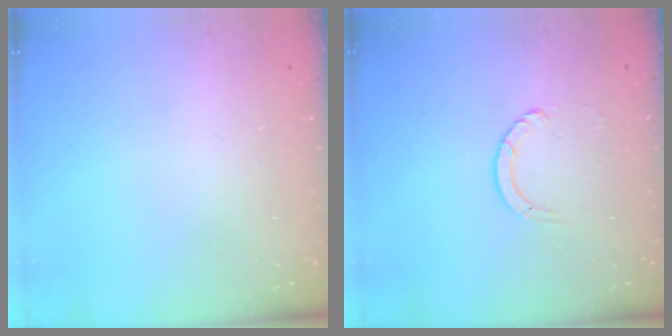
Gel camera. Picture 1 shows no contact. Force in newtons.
{"total": 2.4, "press": 2.4, "slide": 0.2}